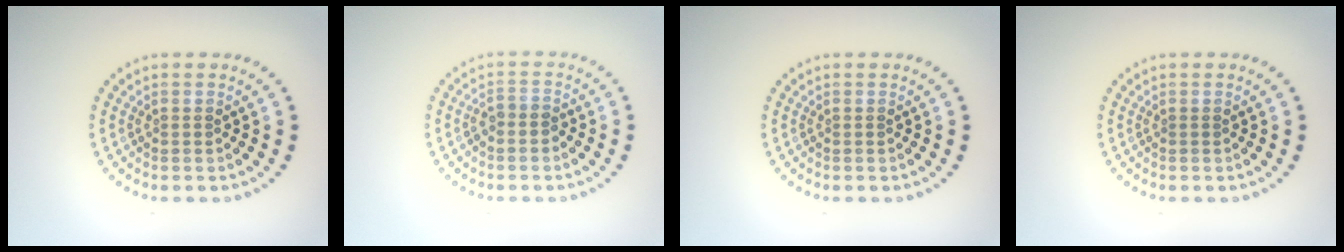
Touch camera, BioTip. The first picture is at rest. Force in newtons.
{"total": 1.5, "press": 1.3, "slide": 0.8}
{"total": 0.0}
{"total": 0.0}